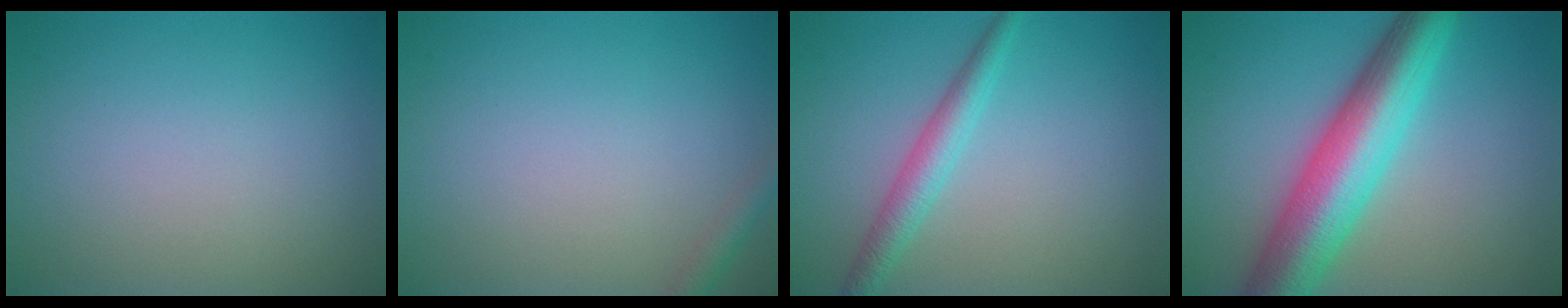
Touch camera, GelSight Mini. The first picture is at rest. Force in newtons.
{"total": 1.4, "press": 1.3, "slide": 0.1}
{"total": 2.7, "press": 2.7, "slide": 0.2}
{"total": 9.2, "press": 9.2, "slide": 0.3}